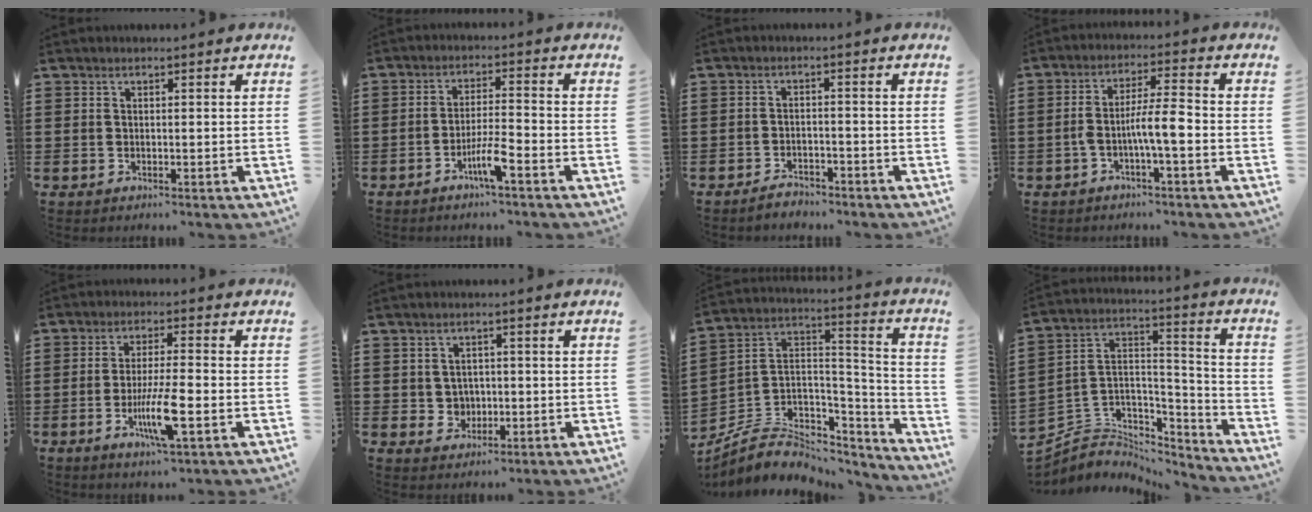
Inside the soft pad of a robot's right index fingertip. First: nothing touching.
{"total": 4.9, "force": [-2.8, 0.3, 3.9], "torque": [-0.080, -0.006, -0.055]}
{"total": 2.5, "force": [-2.4, 0.5, 0.4], "torque": [-0.012, 0.004, -0.049]}
{"total": 6.5, "force": [-2.2, 1.4, 5.9], "torque": [-0.110, 0.007, -0.044]}
{"total": 8.3, "force": [-2.8, 1.3, 7.7], "torque": [-0.148, -0.013, -0.051]}
{"total": 2.5, "force": [-0.2, 2.3, 0.8], "torque": [-0.026, 0.008, -0.007]}
{"total": 7.2, "force": [-4.1, 5.5, 2.2], "torque": [-0.057, 0.004, -0.070]}
{"total": 4.8, "force": [-3.5, 3.3, 0.7], "torque": [-0.043, -0.012, -0.074]}